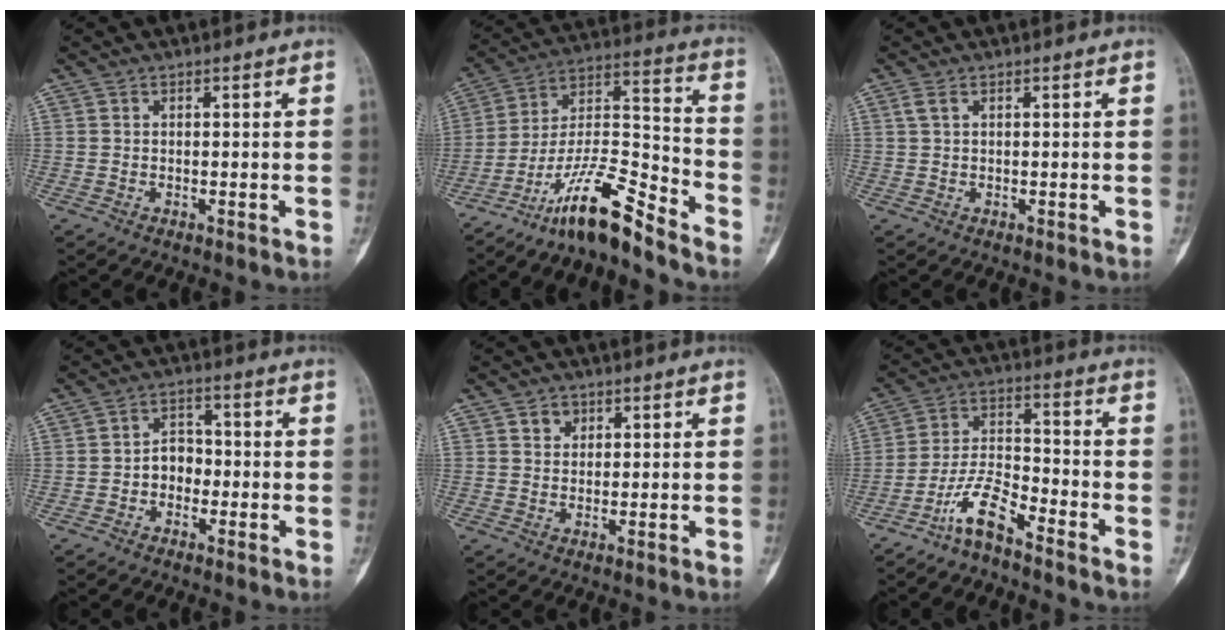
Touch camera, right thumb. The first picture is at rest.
{"total": 14.5, "force": [-11.6, 2.3, 8.5], "torque": [-0.161, 0.100, -0.210]}
{"total": 1.4, "force": [0.6, 0.6, 1.1], "torque": [-0.032, 0.010, 0.016]}
{"total": 4.6, "force": [-1.2, 3.6, 2.6], "torque": [-0.017, 0.022, -0.031]}
{"total": 2.6, "force": [1.3, 2.1, 0.8], "torque": [0.002, -0.006, 0.018]}
{"total": 7.9, "force": [-6.0, 1.8, 4.8], "torque": [-0.101, 0.057, -0.121]}